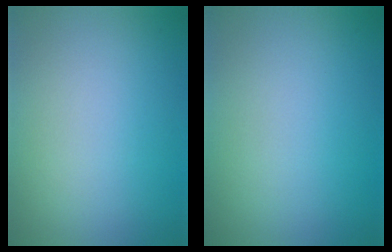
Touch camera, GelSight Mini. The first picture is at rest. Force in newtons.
{"total": 0.0}